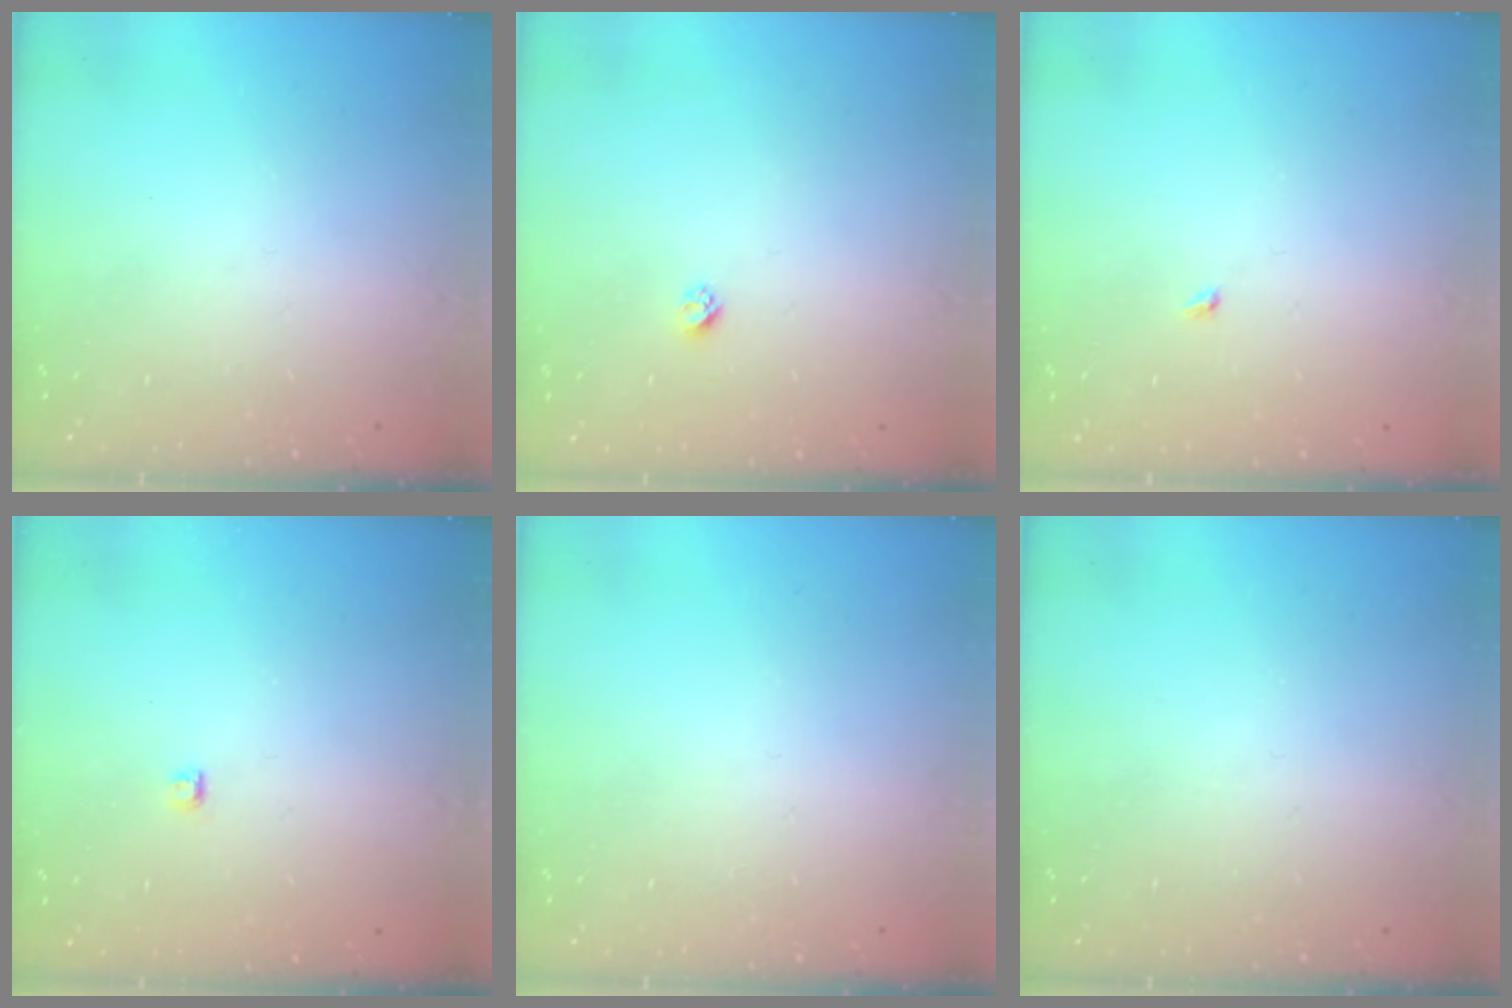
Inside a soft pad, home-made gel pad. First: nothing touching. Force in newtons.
{"total": 2.3, "press": 2.3, "slide": 0.2}
{"total": 1.9, "press": 1.9, "slide": 0.3}
{"total": 2.8, "press": 2.7, "slide": 0.3}
{"total": 0.0}
{"total": 0.0}